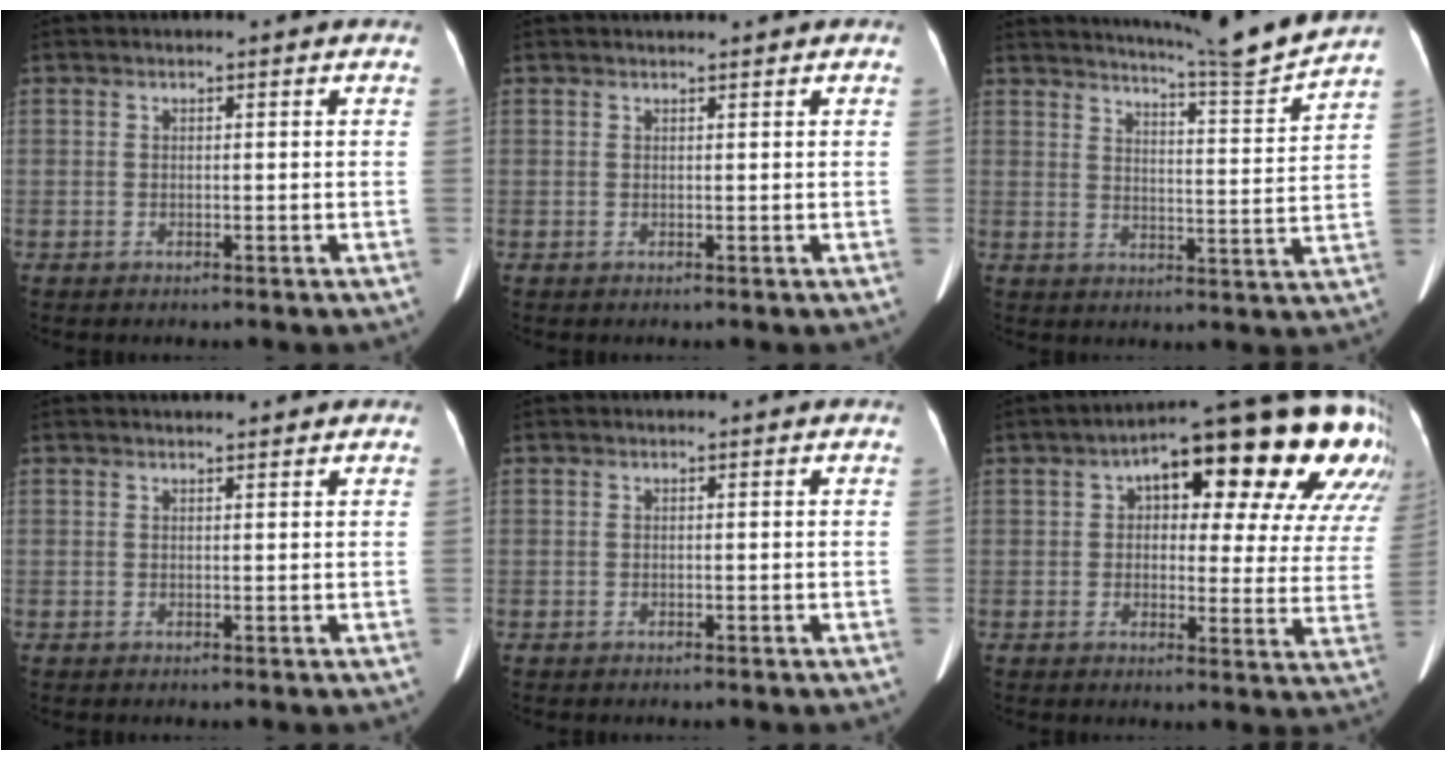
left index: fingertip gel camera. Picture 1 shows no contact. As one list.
[{"total": 2.1, "force": [1.9, 0.1, 0.9], "torque": [-0.011, 0.018, 0.025]}, {"total": 11.8, "force": [11.1, -2.5, 2.9], "torque": [-0.059, -0.044, 0.159]}, {"total": 3.1, "force": [2.8, 0.6, 1.4], "torque": [-0.018, 0.017, 0.036]}, {"total": 0.0}, {"total": 22.4, "force": [12.4, 7.0, 17.2], "torque": [-0.211, 0.048, 0.138]}]